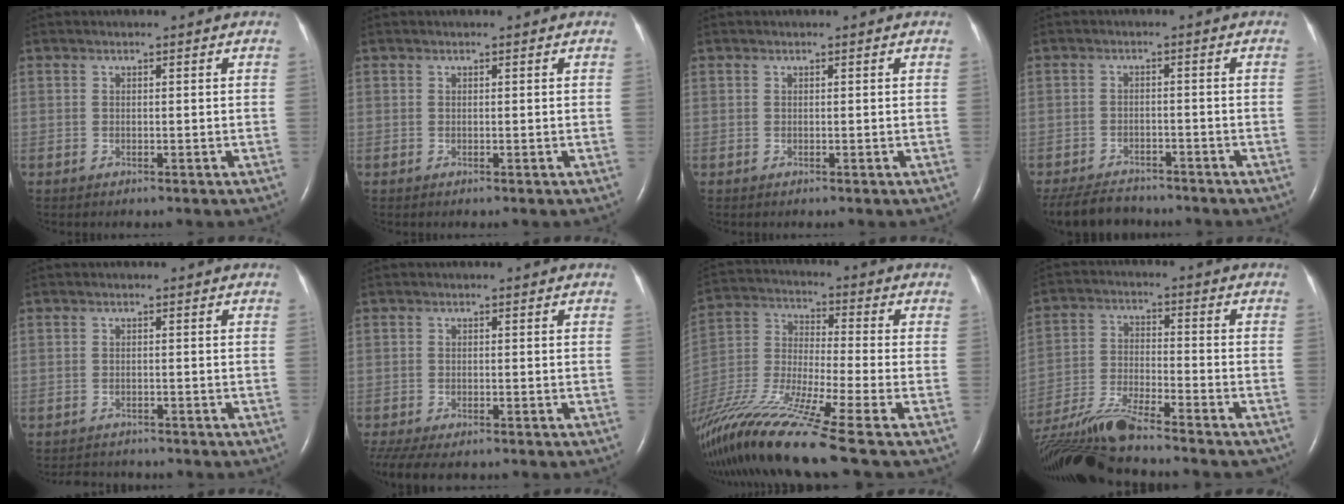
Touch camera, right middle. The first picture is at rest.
{"total": 0.0}
{"total": 0.0}
{"total": 7.7, "force": [-7.0, 2.3, 2.2], "torque": [-0.037, -0.010, -0.111]}
{"total": 3.2, "force": [-3.1, 0.7, 0.3], "torque": [-0.003, -0.007, -0.045]}
{"total": 9.1, "force": [-6.9, 3.2, 5.0], "torque": [-0.103, -0.006, -0.105]}
{"total": 20.5, "force": [-15.9, -1.5, 12.9], "torque": [-0.297, -0.051, -0.302]}
{"total": 18.4, "force": [-15.8, 1.6, 9.2], "torque": [-0.206, -0.028, -0.273]}